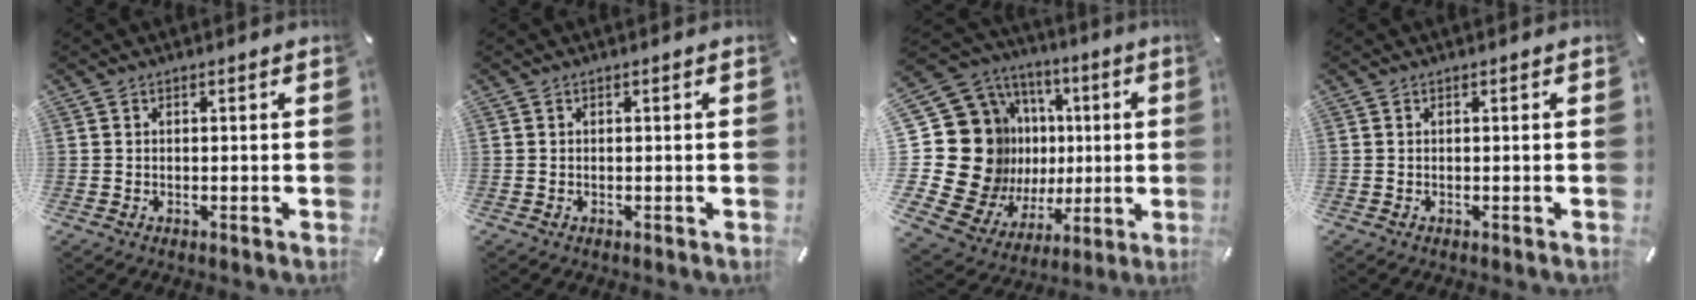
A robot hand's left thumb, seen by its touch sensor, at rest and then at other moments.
{"total": 0.0}
{"total": 29.3, "force": [1.5, 22.8, 18.3], "torque": [-0.348, -0.054, 0.091]}
{"total": 0.0}